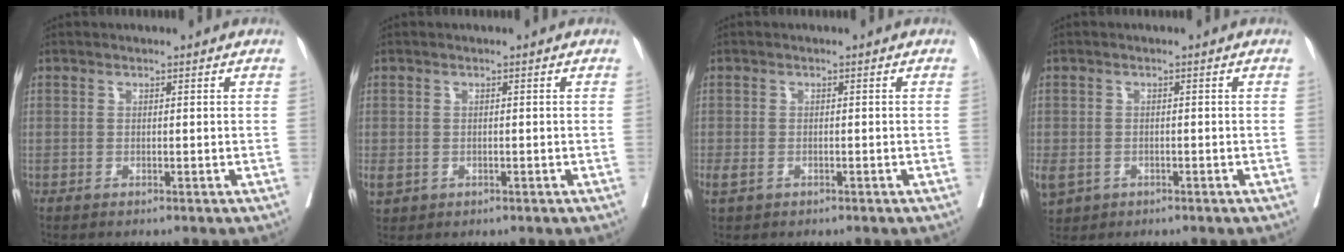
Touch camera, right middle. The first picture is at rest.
{"total": 2.7, "force": [-0.7, 2.2, 1.3], "torque": [-0.032, -0.001, -0.001]}
{"total": 2.3, "force": [-1.2, 1.1, 1.7], "torque": [-0.046, -0.001, -0.016]}
{"total": 8.1, "force": [-3.7, 6.0, 3.8], "torque": [-0.118, -0.009, -0.052]}